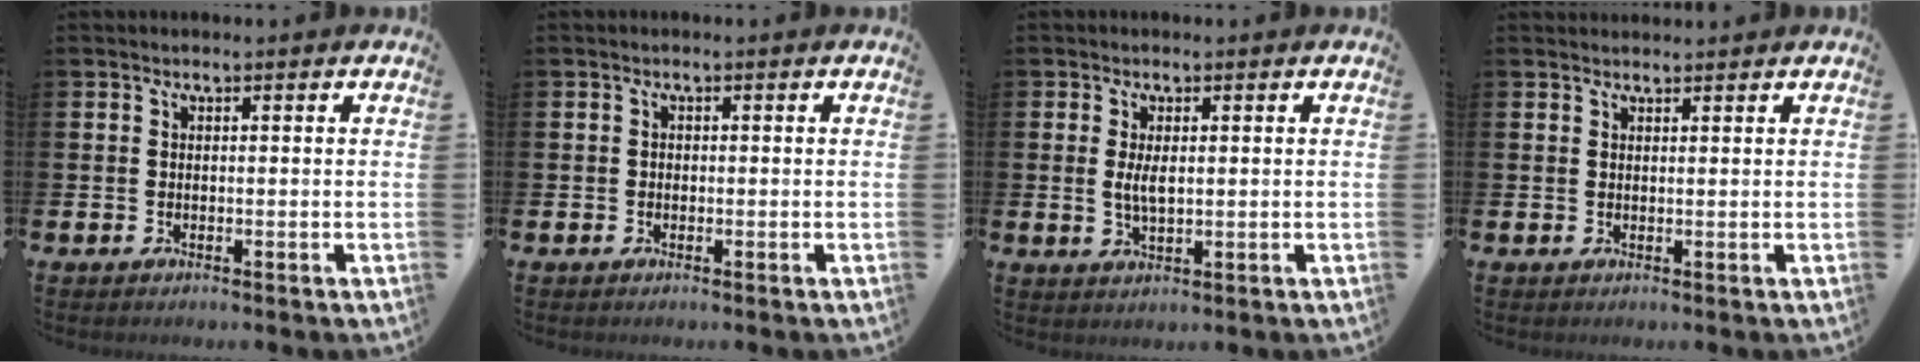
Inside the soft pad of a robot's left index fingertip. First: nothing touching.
{"total": 0.6, "force": [-0.2, 0.5, 0.2], "torque": [-0.013, 0.007, -0.003]}
{"total": 2.8, "force": [0.5, 1.1, 2.6], "torque": [-0.052, 0.004, 0.008]}
{"total": 1.2, "force": [1.1, 0.1, 0.0], "torque": [0.007, -0.003, 0.020]}